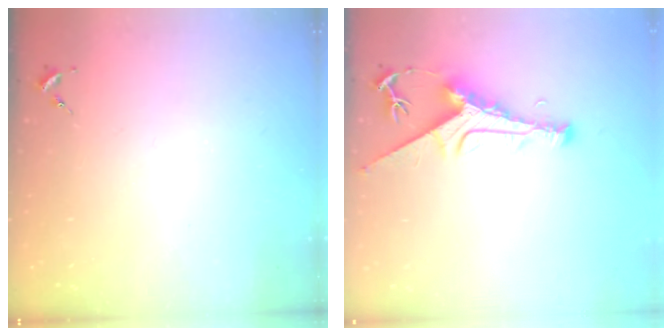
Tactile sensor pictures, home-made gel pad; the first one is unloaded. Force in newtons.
{"total": 8.8, "press": 8.7, "slide": 1.0}